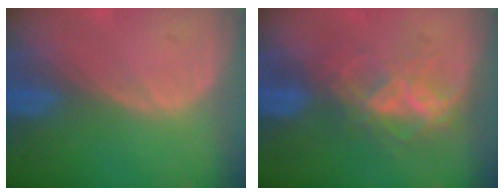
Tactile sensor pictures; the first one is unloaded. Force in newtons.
{"total": 7.1, "press": 6.0, "slide": 3.7}